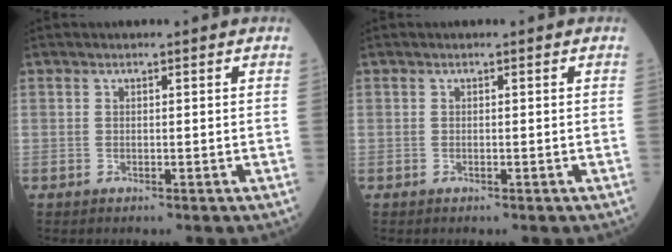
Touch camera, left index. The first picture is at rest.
{"total": 0.0}